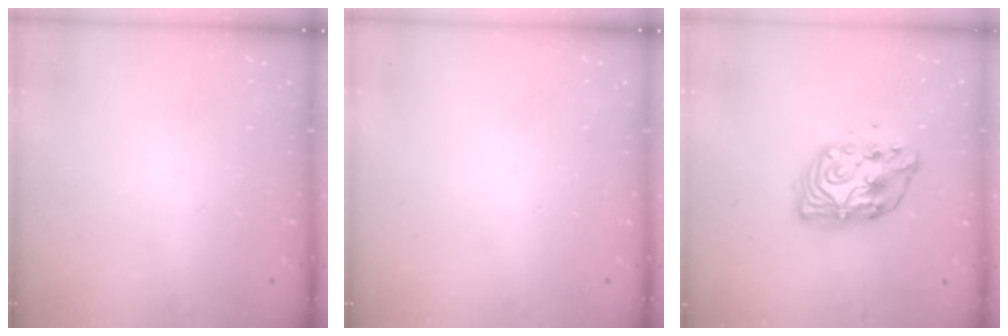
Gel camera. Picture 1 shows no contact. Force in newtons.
{"total": 0.0}
{"total": 9.8, "press": 9.8, "slide": 0.7}